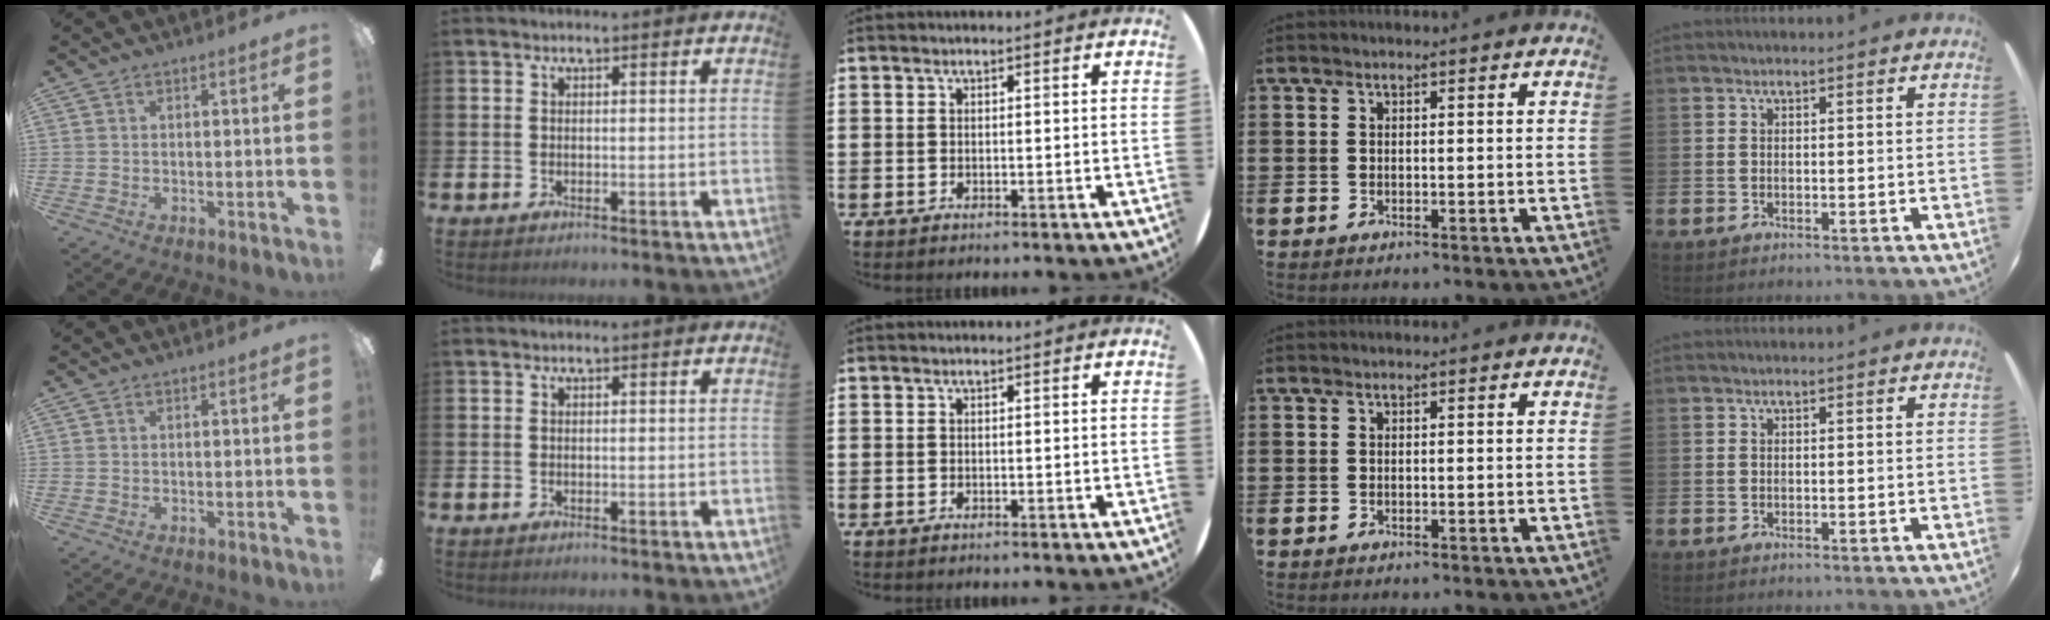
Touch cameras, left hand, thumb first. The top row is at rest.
{}